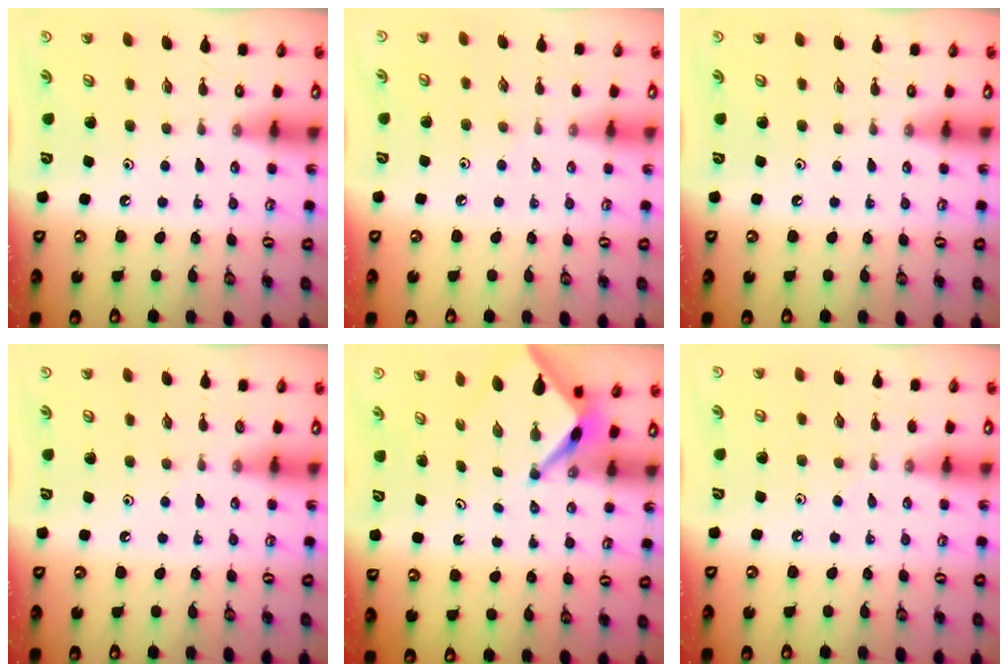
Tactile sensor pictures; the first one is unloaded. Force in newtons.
{"total": 2.6, "press": 2.5, "slide": 0.6}
{"total": 0.0}
{"total": 3.9, "press": 3.9, "slide": 0.5}
{"total": 3.8, "press": 3.8, "slide": 0.2}
{"total": 2.9, "press": 2.8, "slide": 0.4}